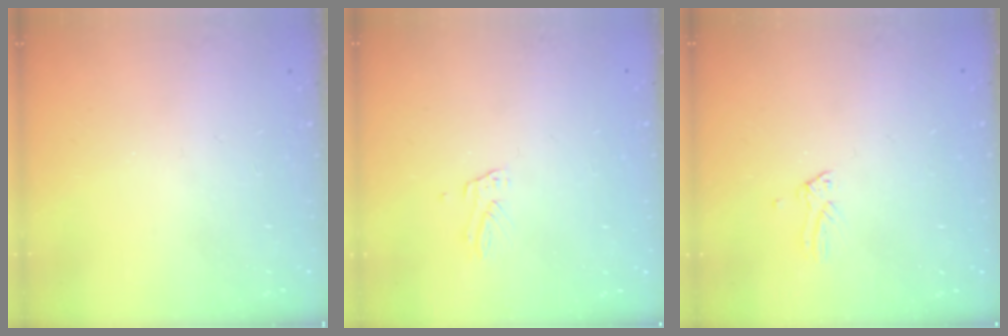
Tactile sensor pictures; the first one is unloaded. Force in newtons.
{"total": 2.7, "press": 2.7, "slide": 0.1}
{"total": 0.0}